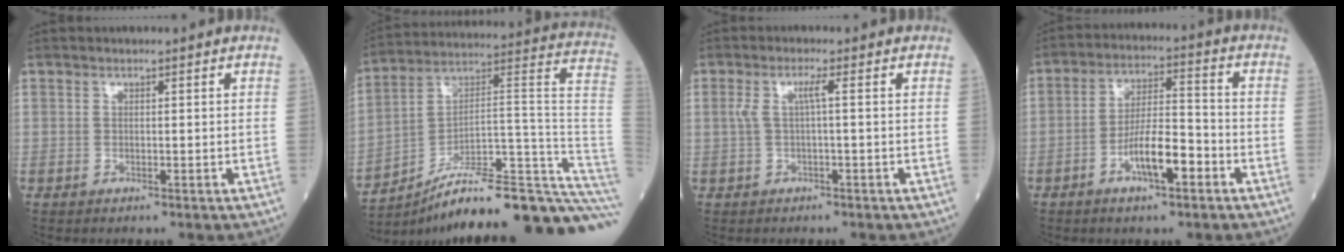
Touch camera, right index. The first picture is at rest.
{"total": 26.5, "force": [-21.3, 0.8, 15.8], "torque": [-0.121, 0.050, -0.314]}
{"total": 2.5, "force": [0.3, 0.0, 2.4], "torque": [-0.053, 0.010, 0.008]}
{"total": 8.2, "force": [-3.7, 2.0, 7.0], "torque": [-0.132, 0.009, -0.067]}